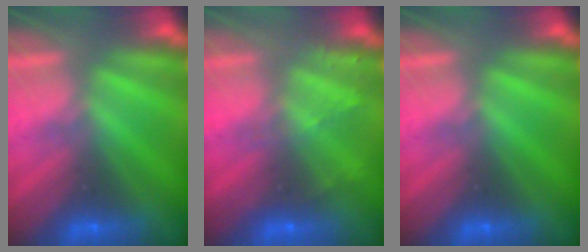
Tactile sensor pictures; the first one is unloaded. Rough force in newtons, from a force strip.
{"total": 2.2}
{"total": 0.0}